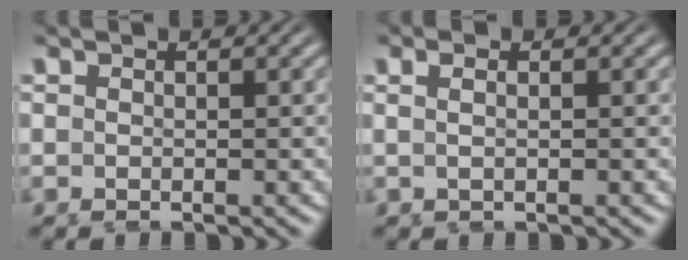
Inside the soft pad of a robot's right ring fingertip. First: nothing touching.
{"total": 0.9, "force": [0.0, 0.0, 0.9], "torque": [-0.014, 0.002, 0.000]}